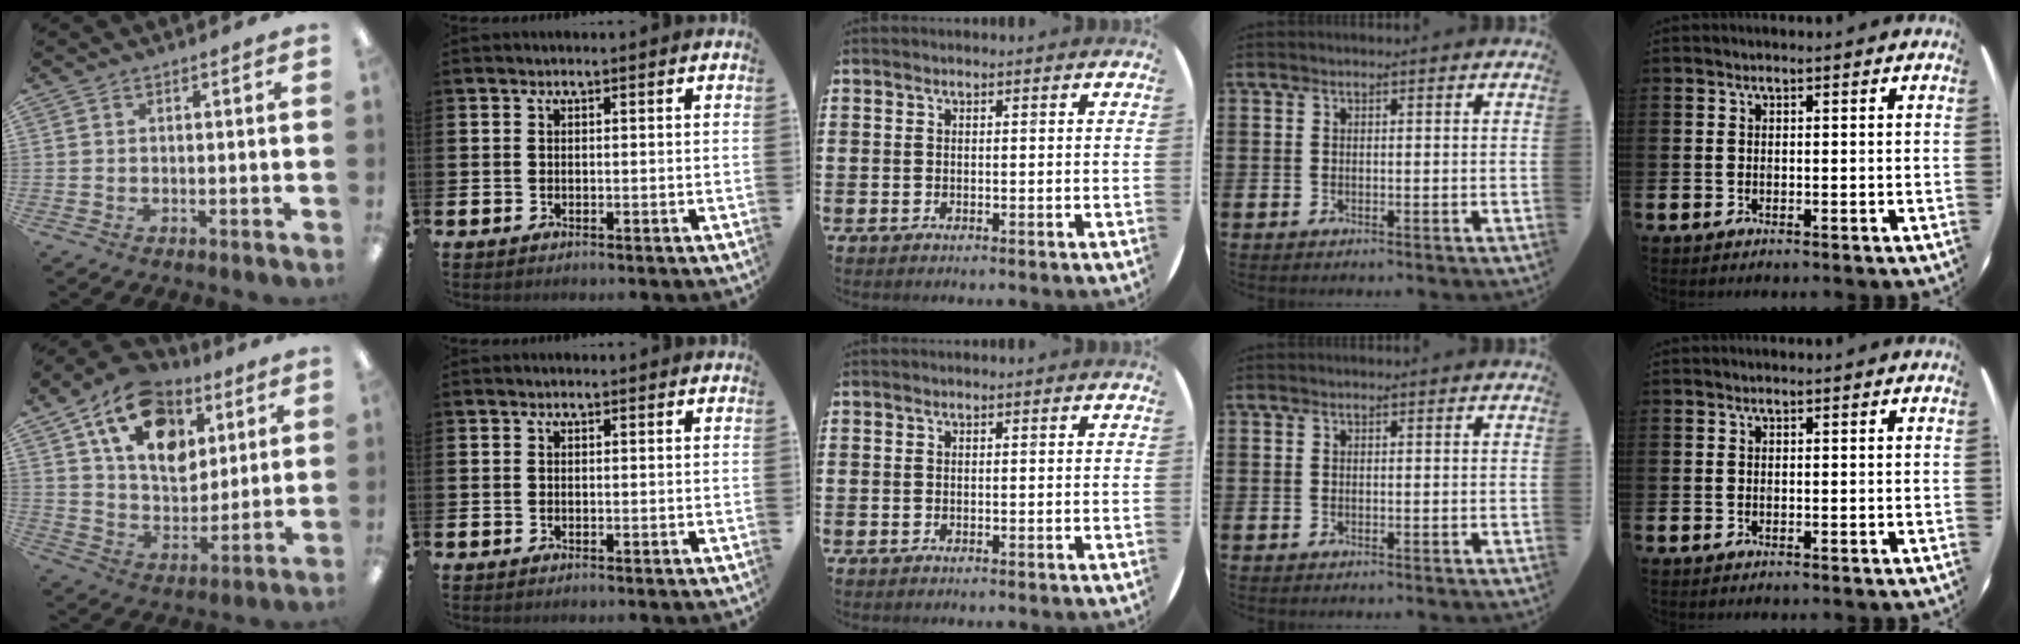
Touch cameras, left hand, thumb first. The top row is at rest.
{"thumb": {"total": 17.4, "force": [9.0, 11.5, 9.4], "torque": [-0.154, -0.031, 0.166]}}